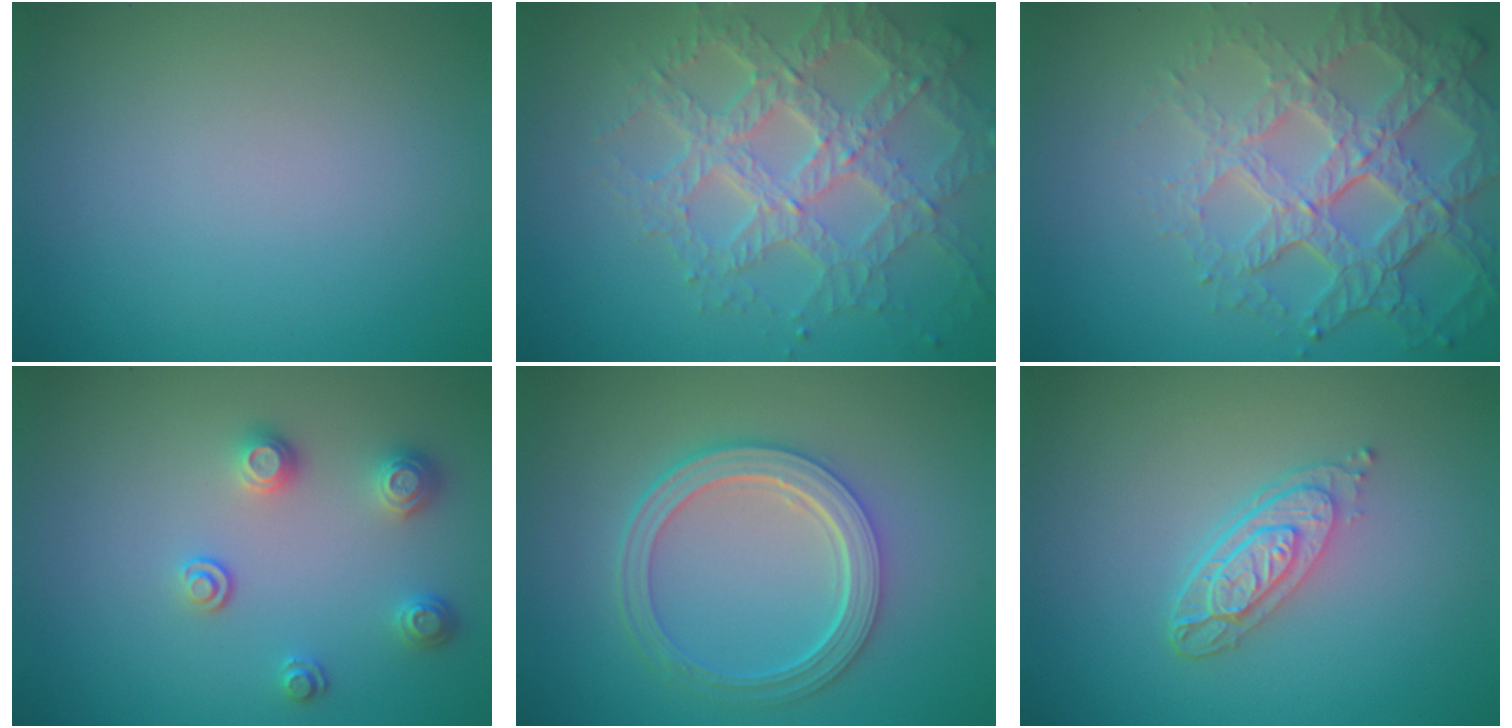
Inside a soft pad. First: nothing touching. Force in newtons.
{"total": 7.1, "press": 5.1, "slide": 4.9}
{"total": 7.6, "press": 5.3, "slide": 5.4}
{"total": 2.3, "press": 2.3, "slide": 0.6}
{"total": 5.0, "press": 3.9, "slide": 3.1}
{"total": 4.0, "press": 2.9, "slide": 2.7}